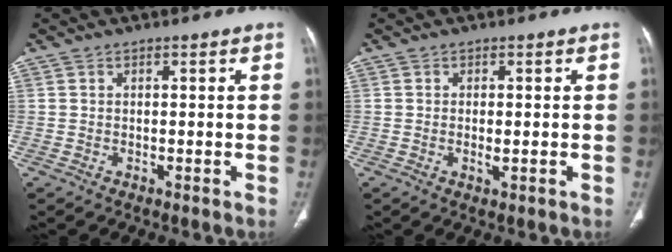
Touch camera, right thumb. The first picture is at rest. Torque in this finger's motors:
{"motor_torque": [-0.31, 0.13, -0.43, 0.33, -0.01]}